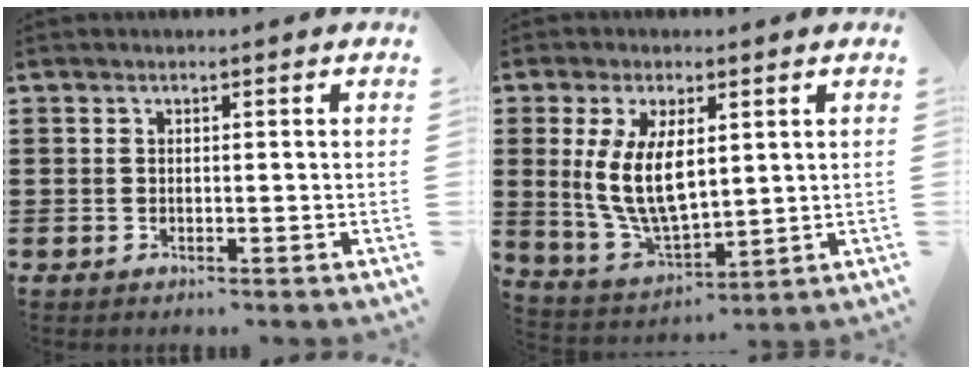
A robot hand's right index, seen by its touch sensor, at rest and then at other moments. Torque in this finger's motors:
{"motor_torque": [2.04, 0.10, 1.05, 0.21]}